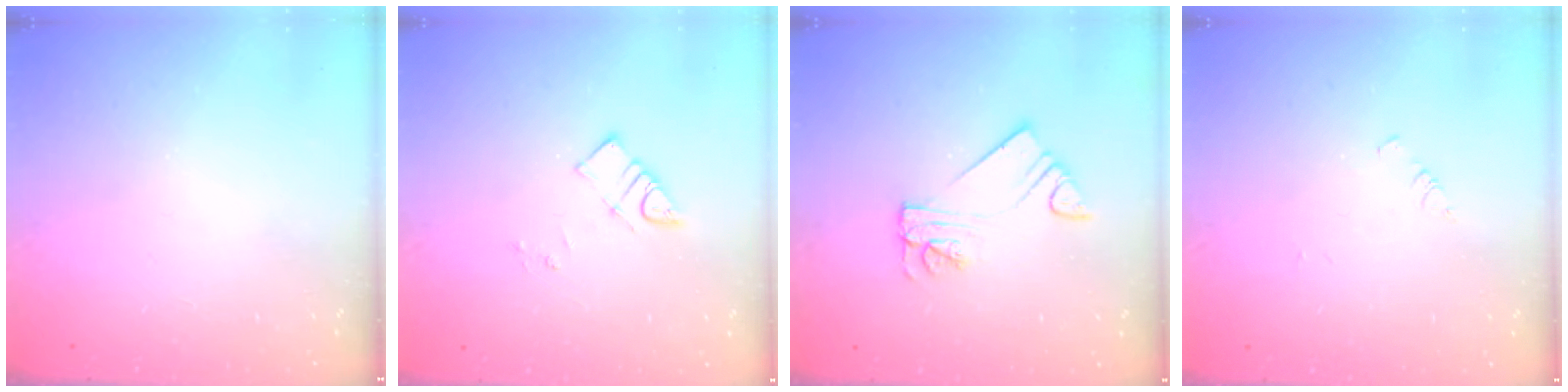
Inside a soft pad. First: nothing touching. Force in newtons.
{"total": 3.4, "press": 3.4, "slide": 0.2}
{"total": 5.9, "press": 5.9, "slide": 0.7}
{"total": 1.0, "press": 0.9, "slide": 0.2}